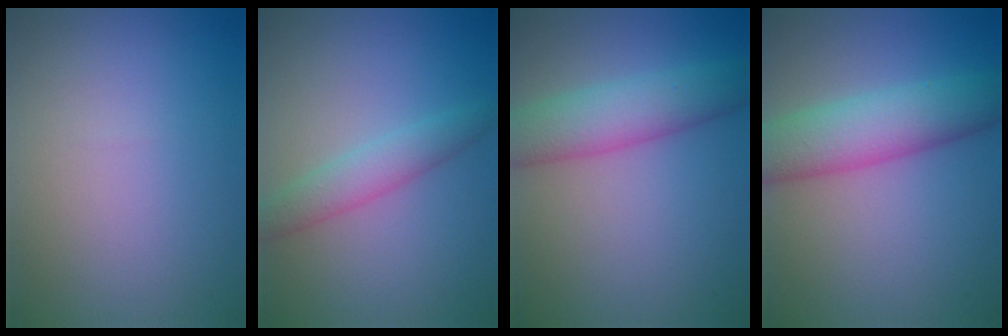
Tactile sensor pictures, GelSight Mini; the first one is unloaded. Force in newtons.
{"total": 2.7, "press": 2.7, "slide": 0.1}
{"total": 5.2, "press": 5.2, "slide": 0.3}
{"total": 6.3, "press": 6.3, "slide": 0.2}